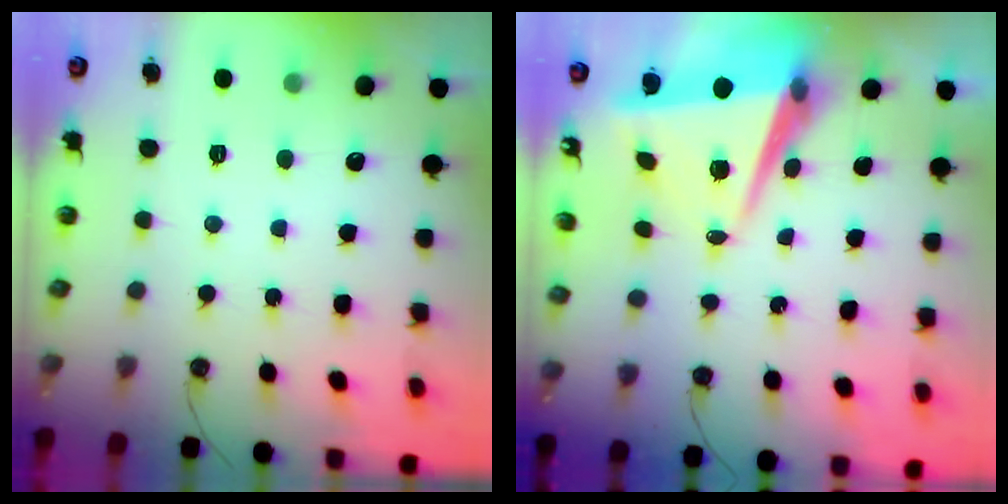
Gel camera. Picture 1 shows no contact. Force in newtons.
{"total": 8.7, "press": 8.3, "slide": 2.5}